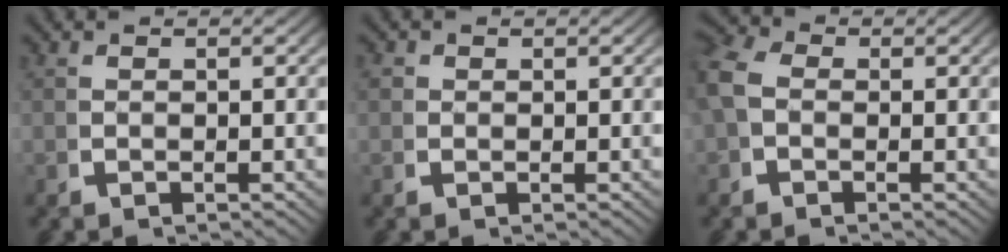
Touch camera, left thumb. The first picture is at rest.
{"total": 1.1, "force": [0.3, 1.0, 0.2], "torque": [-0.010, -0.008, 0.006]}
{"total": 3.7, "force": [0.3, 3.1, 2.0], "torque": [-0.048, 0.000, -0.002]}